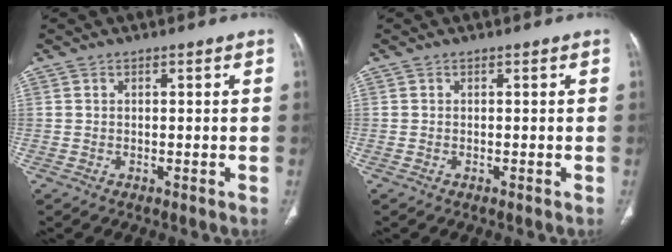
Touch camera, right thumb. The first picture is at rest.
{"total": 0.0}